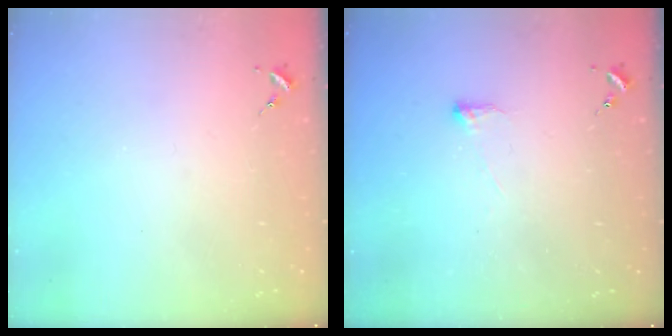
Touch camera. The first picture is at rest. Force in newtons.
{"total": 3.3, "press": 3.2, "slide": 0.5}